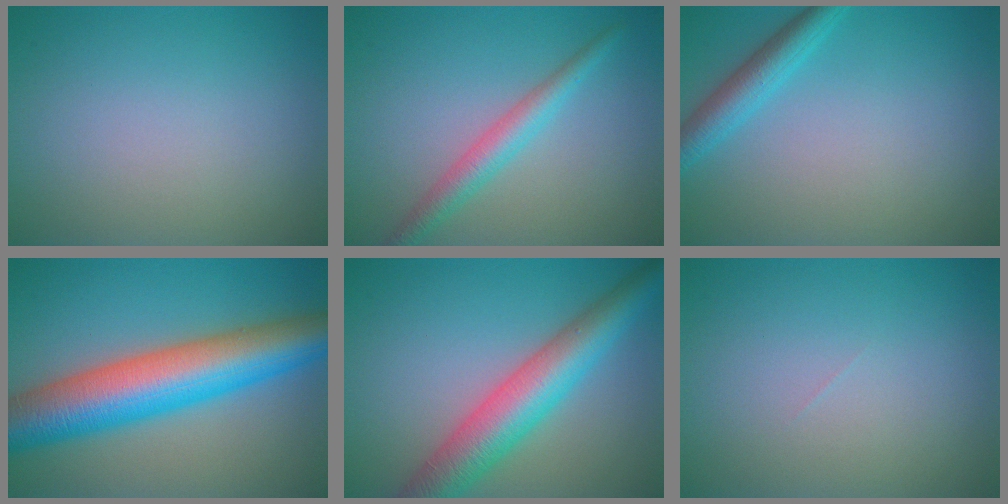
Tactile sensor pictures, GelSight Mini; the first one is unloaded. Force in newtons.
{"total": 2.9, "press": 2.9, "slide": 0.0}
{"total": 3.0, "press": 3.0, "slide": 0.1}
{"total": 11.5, "press": 11.5, "slide": 0.3}
{"total": 7.5, "press": 7.5, "slide": 0.1}
{"total": 0.0}